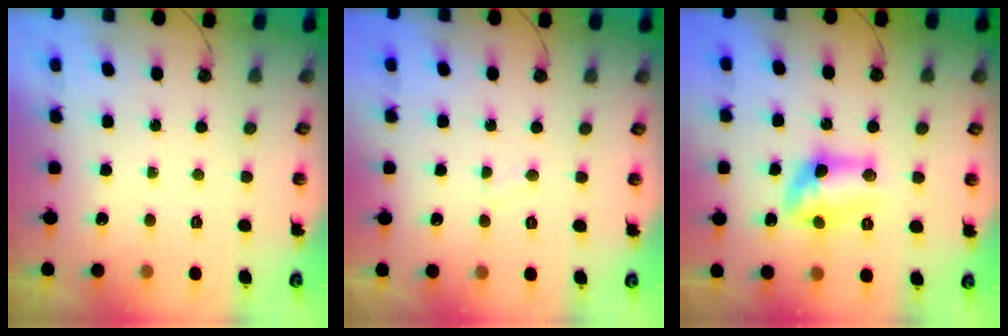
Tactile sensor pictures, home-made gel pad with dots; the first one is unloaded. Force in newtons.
{"total": 1.8, "press": 1.8, "slide": 0.1}
{"total": 11.5, "press": 11.4, "slide": 0.8}